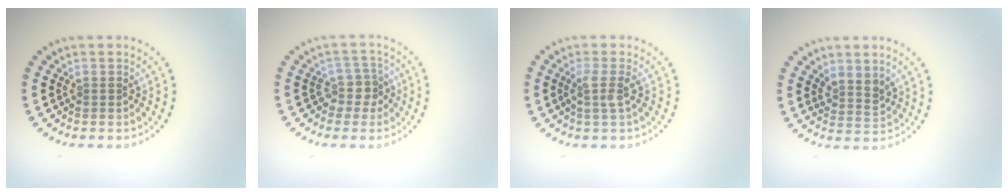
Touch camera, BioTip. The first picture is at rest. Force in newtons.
{"total": 2.3, "press": 1.8, "slide": 1.4}
{"total": 1.8, "press": 1.4, "slide": 1.2}
{"total": 2.2, "press": 1.7, "slide": 1.3}